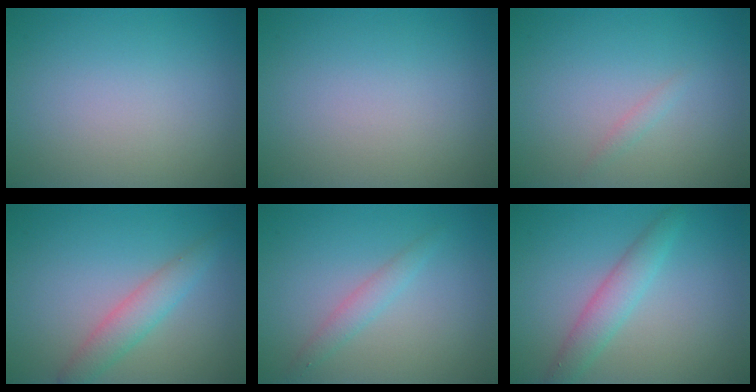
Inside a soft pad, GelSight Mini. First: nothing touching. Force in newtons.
{"total": 0.0}
{"total": 0.7, "press": 0.7, "slide": 0.1}
{"total": 2.8, "press": 2.8, "slide": 0.1}
{"total": 1.6, "press": 1.6, "slide": 0.0}
{"total": 2.8, "press": 2.8, "slide": 0.0}